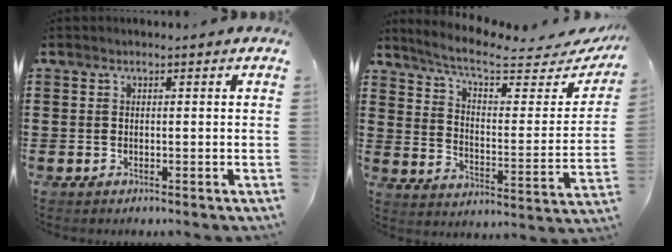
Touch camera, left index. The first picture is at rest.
{"total": 7.8, "force": [6.3, 0.8, 4.4], "torque": [-0.105, -0.042, 0.104]}